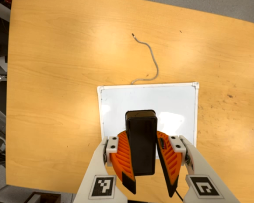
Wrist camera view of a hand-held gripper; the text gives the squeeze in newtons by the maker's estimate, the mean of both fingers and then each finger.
{"total": 10.1, "left": 9.8, "right": 10.4}